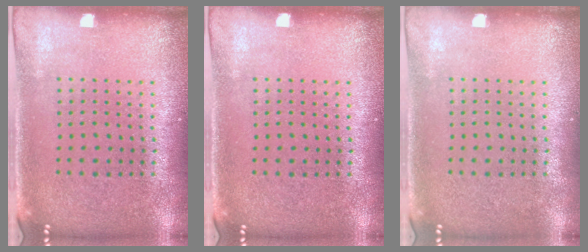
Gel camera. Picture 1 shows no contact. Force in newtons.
{"total": 0.0}
{"total": 0.0}